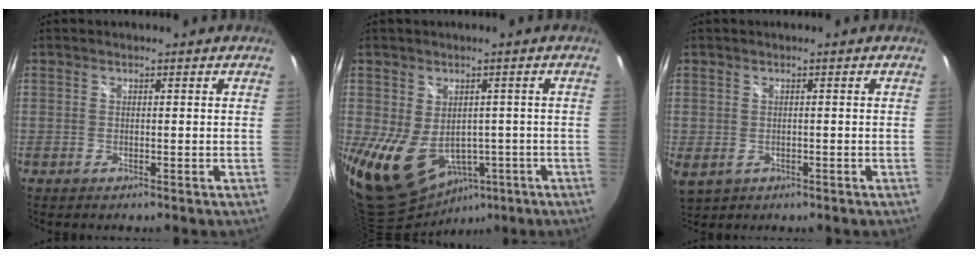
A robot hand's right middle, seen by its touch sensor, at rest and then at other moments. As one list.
[{"total": 15.2, "force": [-4.2, 11.4, 9.1], "torque": [-0.215, -0.029, -0.038]}, {"total": 4.4, "force": [-0.8, 3.4, 2.7], "torque": [-0.053, -0.012, -0.009]}]